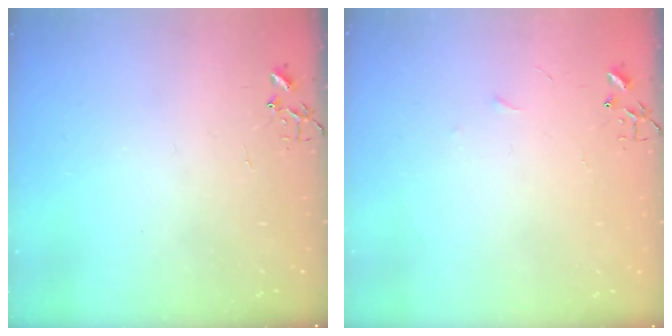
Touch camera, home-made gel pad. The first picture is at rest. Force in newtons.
{"total": 3.6, "press": 3.6, "slide": 0.5}